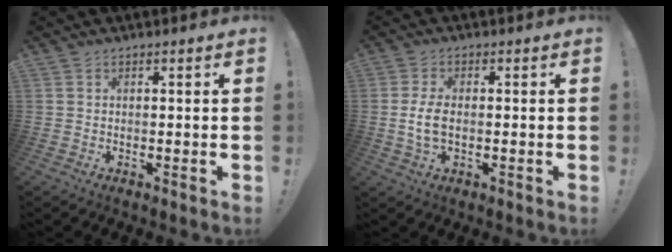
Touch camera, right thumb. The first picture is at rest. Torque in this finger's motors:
{"motor_torque": [0.19, 0.18, -0.16, 0.21, 0.03]}